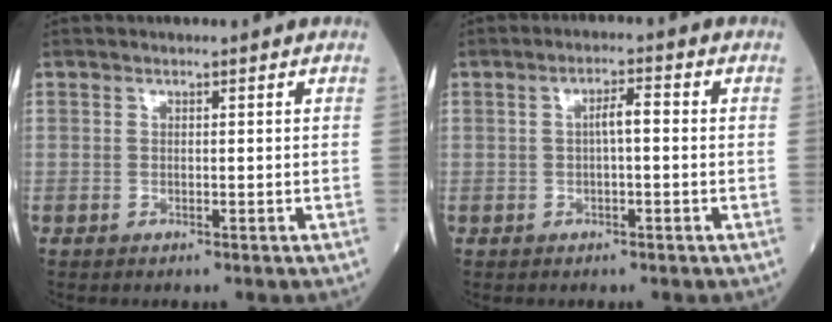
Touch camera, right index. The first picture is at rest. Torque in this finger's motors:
{"motor_torque": [0.33, -0.09, 0.03, 0.05]}